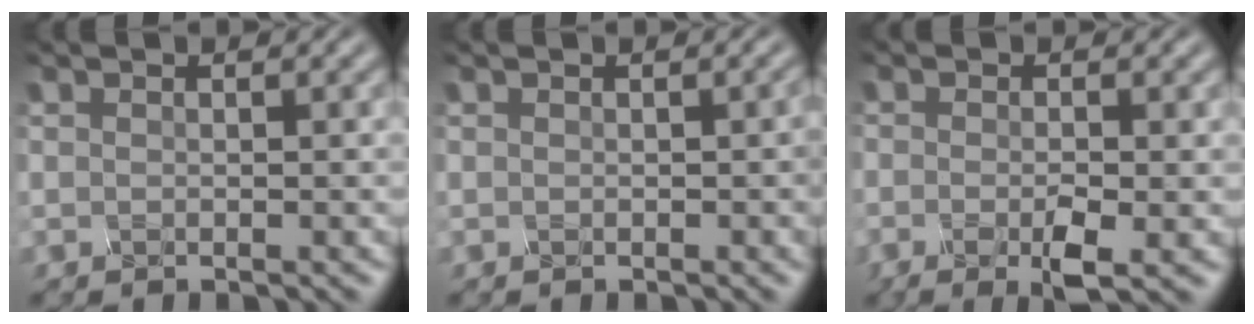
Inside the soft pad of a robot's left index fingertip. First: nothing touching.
{"total": 0.8, "force": [-0.3, 0.1, 0.7], "torque": [-0.014, 0.007, 0.006]}
{"total": 2.7, "force": [-1.7, -0.1, 2.0], "torque": [-0.056, -0.011, -0.006]}